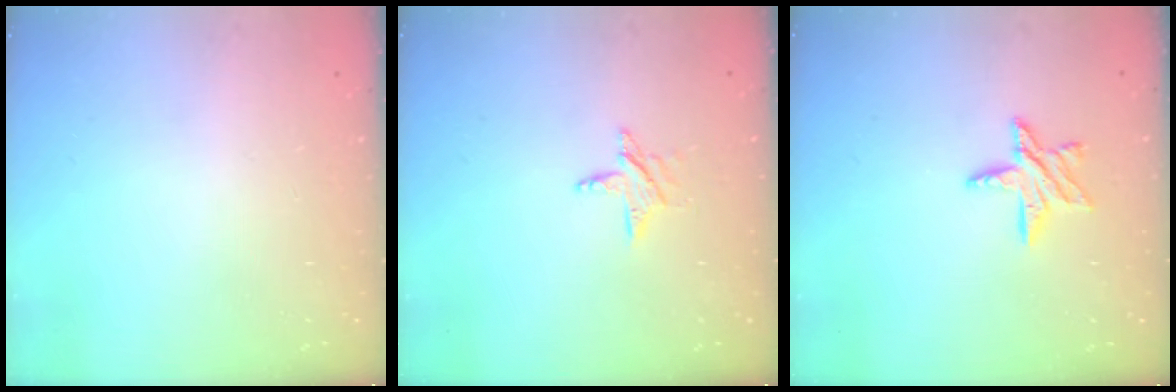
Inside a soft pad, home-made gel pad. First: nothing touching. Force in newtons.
{"total": 4.5, "press": 4.5, "slide": 0.4}
{"total": 8.1, "press": 8.1, "slide": 0.3}